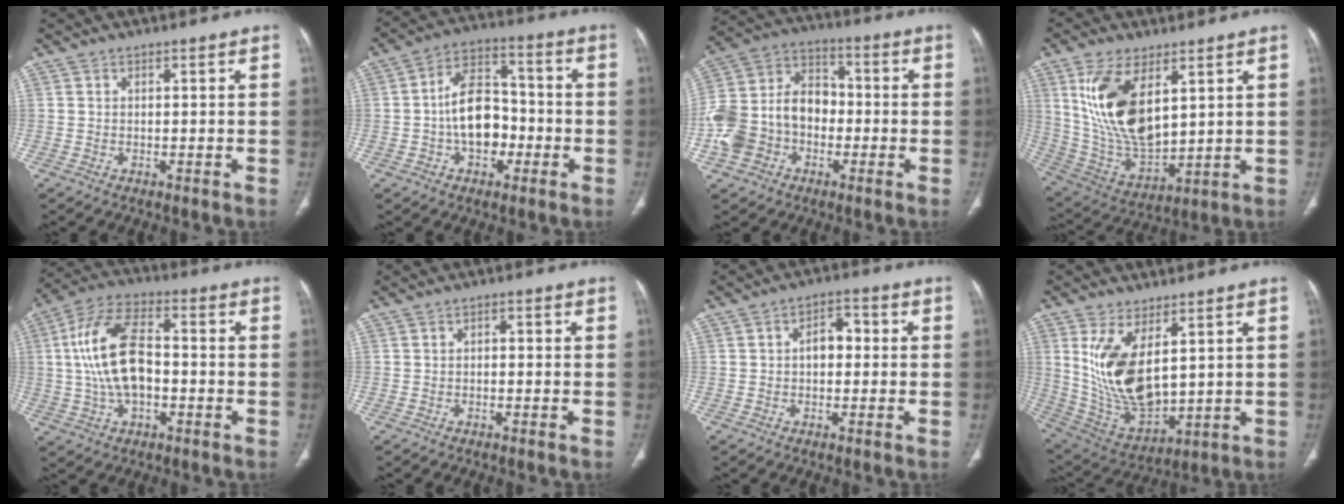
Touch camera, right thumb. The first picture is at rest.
{"total": 12.3, "force": [-2.4, 8.2, 8.8], "torque": [-0.116, 0.042, -0.048]}
{"total": 15.9, "force": [-4.1, 12.5, 8.9], "torque": [-0.165, 0.055, -0.081]}
{"total": 17.3, "force": [6.2, 8.5, 13.8], "torque": [-0.256, -0.027, 0.136]}
{"total": 14.7, "force": [-0.3, 8.0, 12.4], "torque": [-0.240, 0.032, -0.010]}
{"total": 1.2, "force": [-0.3, 0.8, 0.8], "torque": [-0.007, 0.007, -0.009]}
{"total": 4.9, "force": [0.1, 3.2, 3.7], "torque": [-0.044, 0.020, -0.007]}
{"total": 15.1, "force": [4.2, 7.5, 12.4], "torque": [-0.226, -0.025, 0.108]}